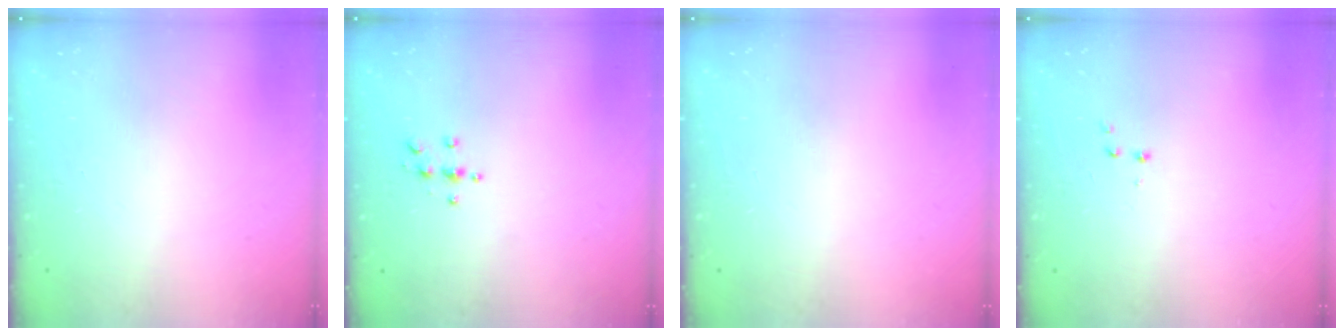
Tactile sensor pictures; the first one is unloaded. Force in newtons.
{"total": 3.8, "press": 3.8, "slide": 0.4}
{"total": 0.0}
{"total": 2.6, "press": 2.5, "slide": 0.6}